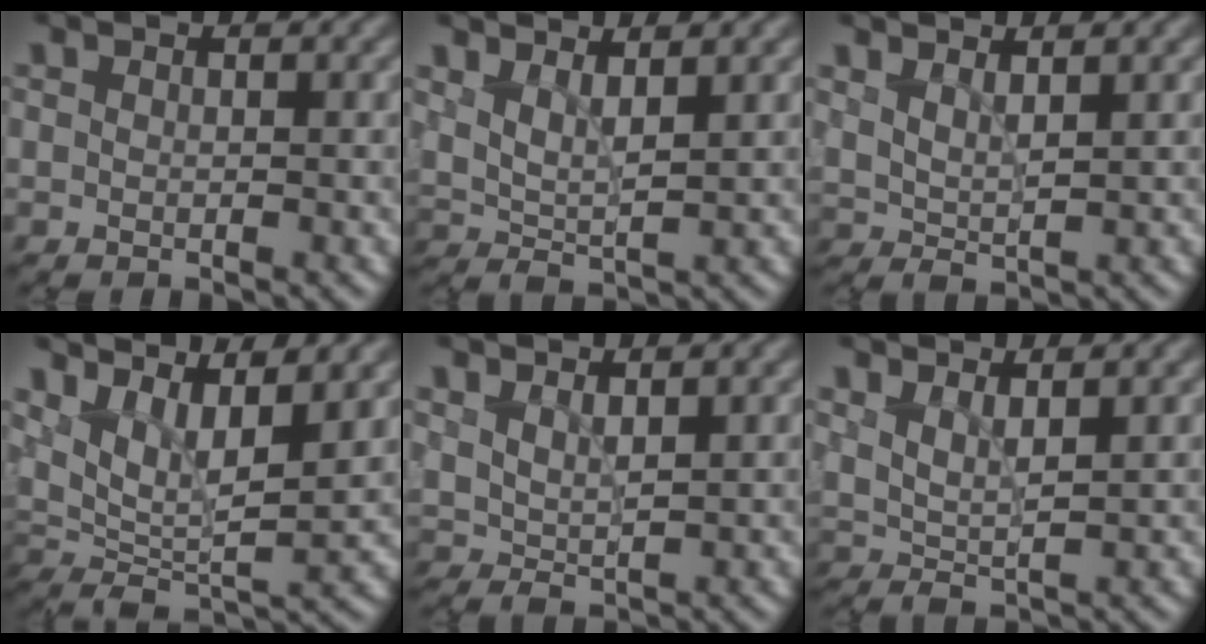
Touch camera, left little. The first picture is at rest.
{"total": 2.4, "force": [1.3, 0.8, 1.9], "torque": [-0.041, -0.005, 0.025]}
{"total": 1.8, "force": [1.0, 0.7, 1.3], "torque": [-0.029, -0.003, 0.020]}
{"total": 6.1, "force": [3.1, 2.3, 4.7], "torque": [-0.088, -0.010, 0.055]}
{"total": 1.9, "force": [1.0, 1.0, 1.4], "torque": [-0.033, -0.005, 0.020]}
{"total": 2.1, "force": [1.1, 0.7, 1.7], "torque": [-0.036, -0.005, 0.022]}